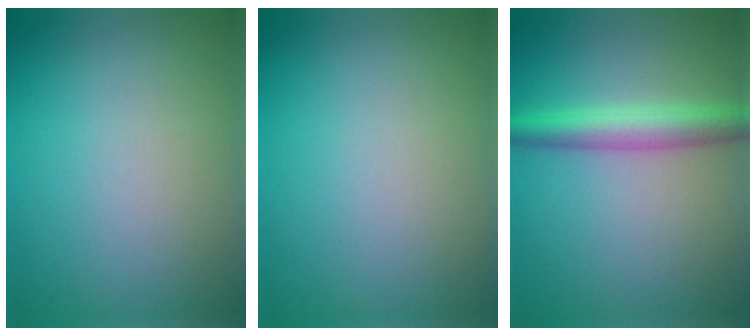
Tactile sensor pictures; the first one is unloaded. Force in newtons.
{"total": 0.0}
{"total": 4.1, "press": 4.1, "slide": 0.1}